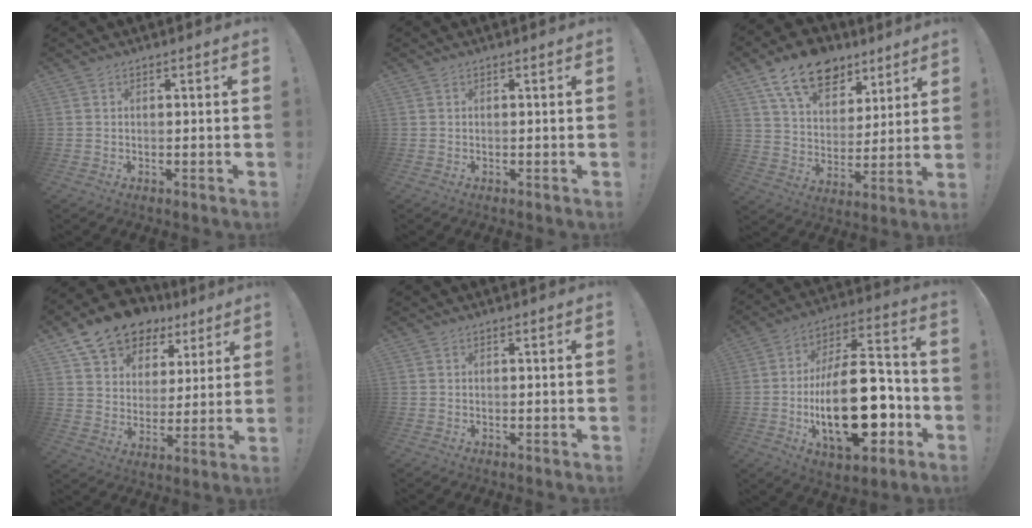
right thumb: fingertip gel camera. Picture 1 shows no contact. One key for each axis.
{"total": 0.0}
{"total": 16.9, "fx": 10.9, "fy": 10.0, "fz": 8.2, "tx": -0.132, "ty": -0.063, "tz": 0.199}
{"total": 14.5, "fx": 10.8, "fy": 8.2, "fz": 5.0, "tx": -0.085, "ty": -0.078, "tz": 0.196}
{"total": 0.0}
{"total": 27.8, "fx": -6.8, "fy": 12.9, "fz": 23.7, "tx": -0.421, "ty": 0.043, "tz": -0.102}